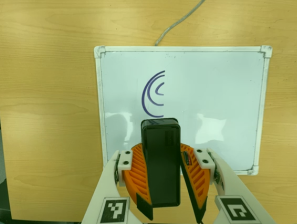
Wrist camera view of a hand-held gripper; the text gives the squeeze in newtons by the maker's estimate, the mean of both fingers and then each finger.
{"total": 11.2, "left": 11.0, "right": 11.4}